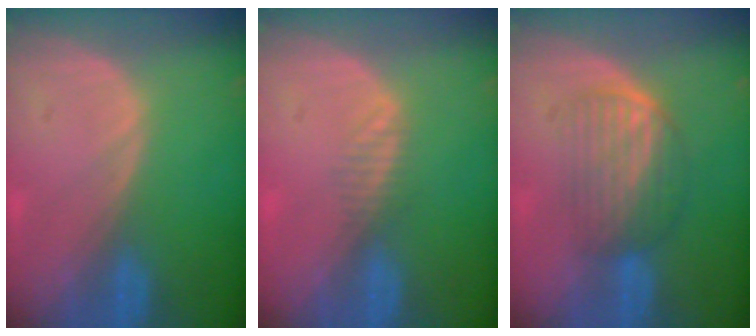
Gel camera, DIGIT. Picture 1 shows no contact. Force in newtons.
{"total": 1.7, "press": 1.4, "slide": 1.0}
{"total": 5.8, "press": 5.5, "slide": 2.0}